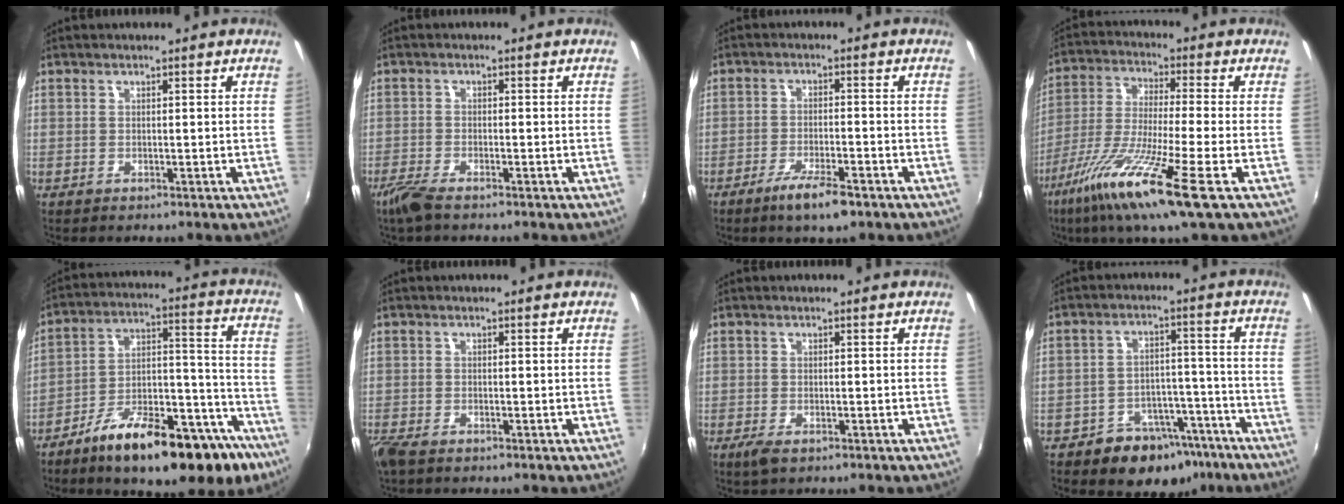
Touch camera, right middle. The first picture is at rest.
{"total": 4.2, "force": [-3.3, 0.7, 2.5], "torque": [-0.072, -0.010, -0.067]}
{"total": 6.5, "force": [-4.4, 1.3, 4.6], "torque": [-0.104, -0.011, -0.078]}
{"total": 14.9, "force": [-7.4, 0.6, 12.9], "torque": [-0.274, -0.033, -0.144]}
{"total": 23.2, "force": [-14.9, 8.4, 15.6], "torque": [-0.220, 0.009, -0.222]}
{"total": 3.2, "force": [-2.4, 1.0, 1.7], "torque": [-0.045, -0.012, -0.051]}
{"total": 2.3, "force": [-1.4, 0.8, 1.7], "torque": [-0.034, -0.008, -0.025]}
{"total": 11.5, "force": [-8.0, 7.3, 3.9], "torque": [-0.072, 0.030, -0.096]}